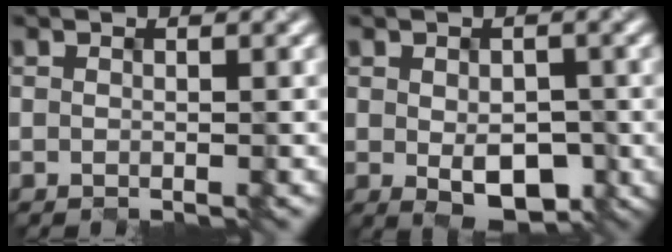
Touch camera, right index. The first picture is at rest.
{"total": 4.2, "force": [-1.2, 2.4, 3.2], "torque": [-0.051, -0.009, -0.006]}